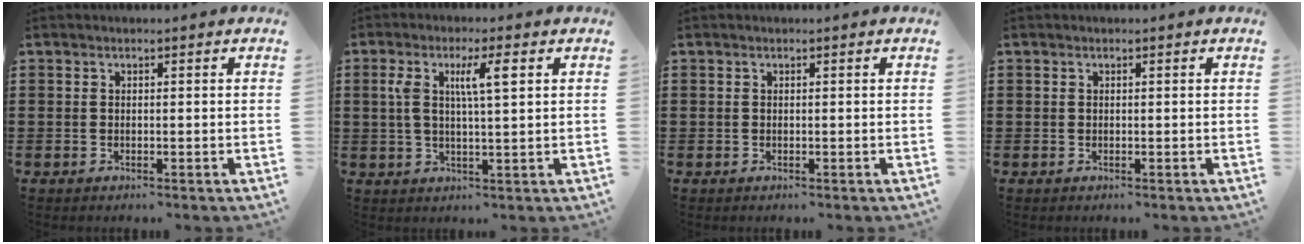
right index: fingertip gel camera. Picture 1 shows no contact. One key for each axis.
{"total": 6.0, "fx": 1.9, "fy": 1.2, "fz": 5.6, "tx": -0.115, "ty": 0.006, "tz": 0.028}
{"total": 0.0}
{"total": 0.0}